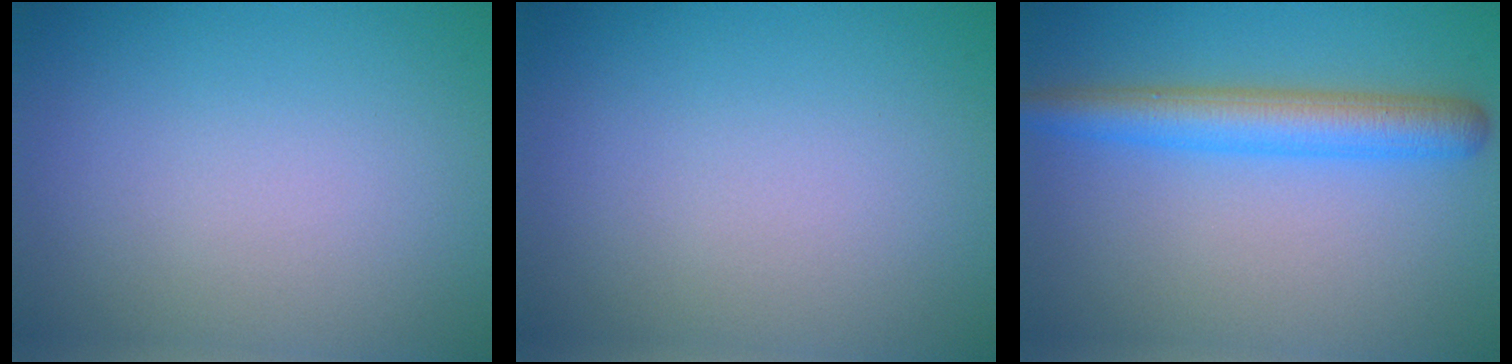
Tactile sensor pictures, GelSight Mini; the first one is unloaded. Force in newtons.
{"total": 0.0}
{"total": 4.6, "press": 4.6, "slide": 0.2}